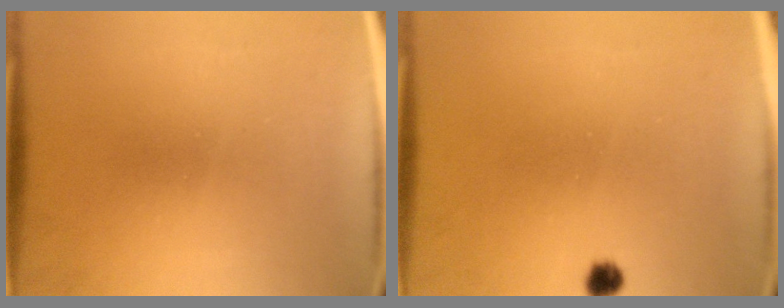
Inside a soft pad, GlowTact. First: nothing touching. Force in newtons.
{"total": 1.8}